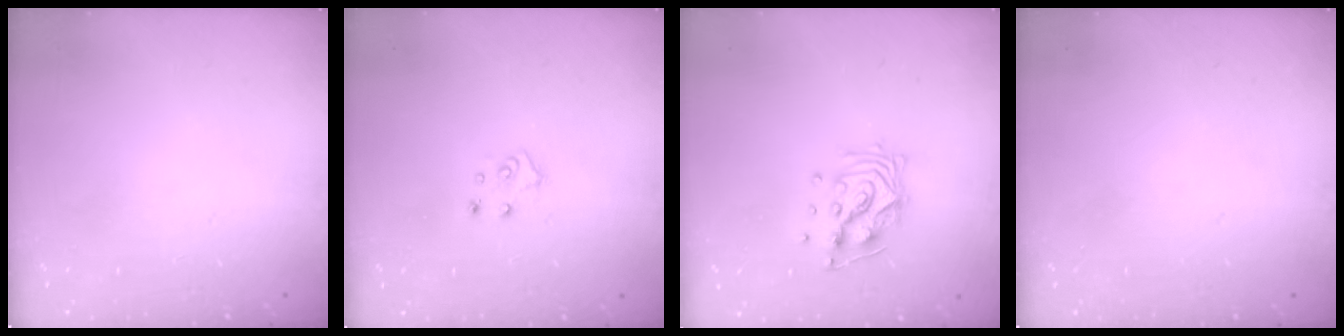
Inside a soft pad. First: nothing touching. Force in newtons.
{"total": 5.6, "press": 5.6, "slide": 0.5}
{"total": 10.2, "press": 10.2, "slide": 1.2}
{"total": 0.0}